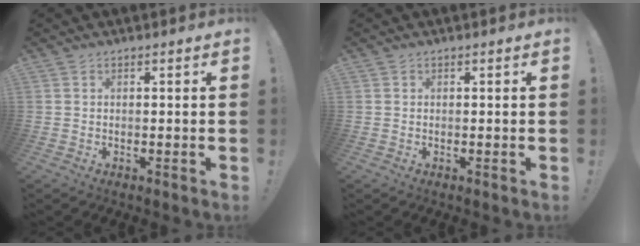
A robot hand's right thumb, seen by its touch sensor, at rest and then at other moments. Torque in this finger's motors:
{"motor_torque": [0.09, 0.05, 0.15, -0.07, -0.03]}